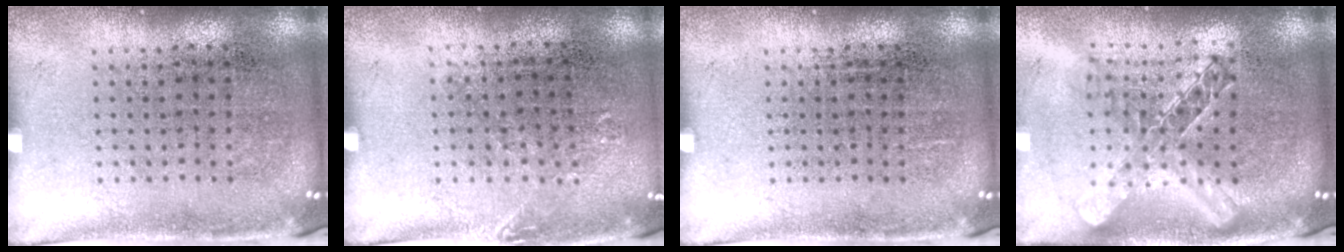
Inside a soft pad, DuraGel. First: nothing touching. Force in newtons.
{"total": 0.8, "press": 0.8, "slide": 0.2}
{"total": 0.0}
{"total": 1.9, "press": 1.6, "slide": 1.1}